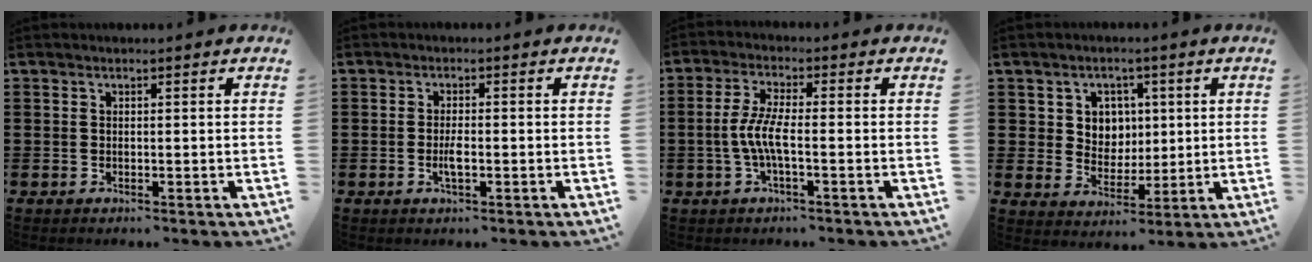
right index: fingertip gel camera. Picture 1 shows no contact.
{"total": 2.5, "force": [-0.7, 0.6, 2.4], "torque": [-0.048, -0.003, -0.014]}
{"total": 5.1, "force": [-1.3, 0.9, 4.9], "torque": [-0.122, -0.011, -0.037]}
{"total": 5.0, "force": [1.8, 4.6, 1.2], "torque": [-0.040, 0.010, 0.029]}